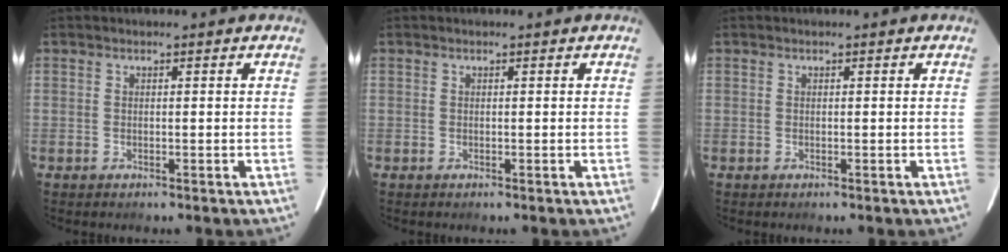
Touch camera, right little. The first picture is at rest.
{"total": 0.0}
{"total": 0.0}